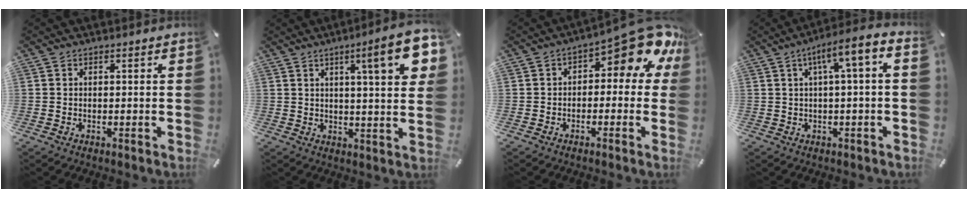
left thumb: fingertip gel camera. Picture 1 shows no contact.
{"total": 13.8, "force": [5.9, 2.5, 12.3], "torque": [-0.170, -0.024, 0.084]}
{"total": 12.6, "force": [6.3, 4.7, 9.8], "torque": [-0.130, -0.053, 0.102]}
{"total": 7.7, "force": [1.6, 1.4, 7.4], "torque": [-0.122, -0.010, 0.023]}